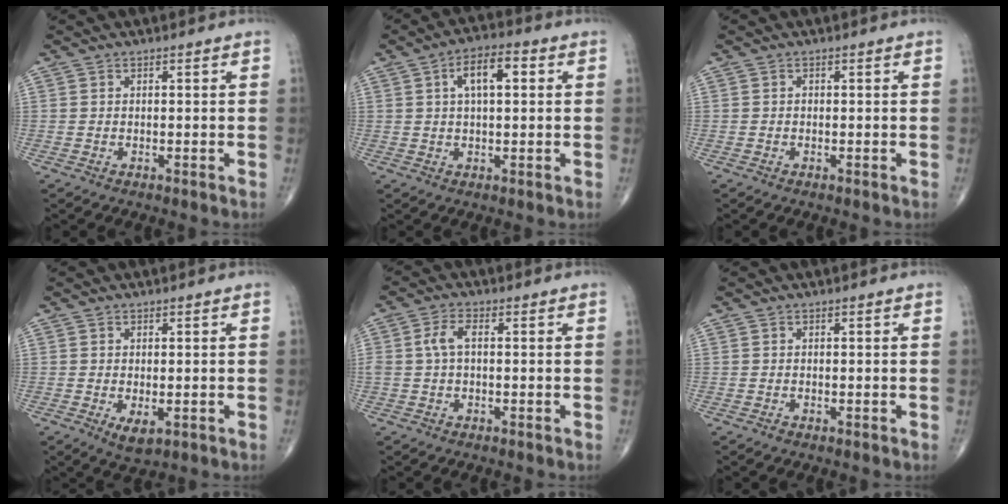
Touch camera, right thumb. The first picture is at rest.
{"total": 7.5, "force": [2.0, 3.3, 6.5], "torque": [-0.101, 0.014, 0.027]}
{"total": 0.0}
{"total": 3.4, "force": [-0.9, 1.6, 2.8], "torque": [-0.046, -0.009, -0.008]}
{"total": 3.6, "force": [0.3, 1.8, 3.1], "torque": [-0.075, 0.012, 0.003]}
{"total": 0.0}